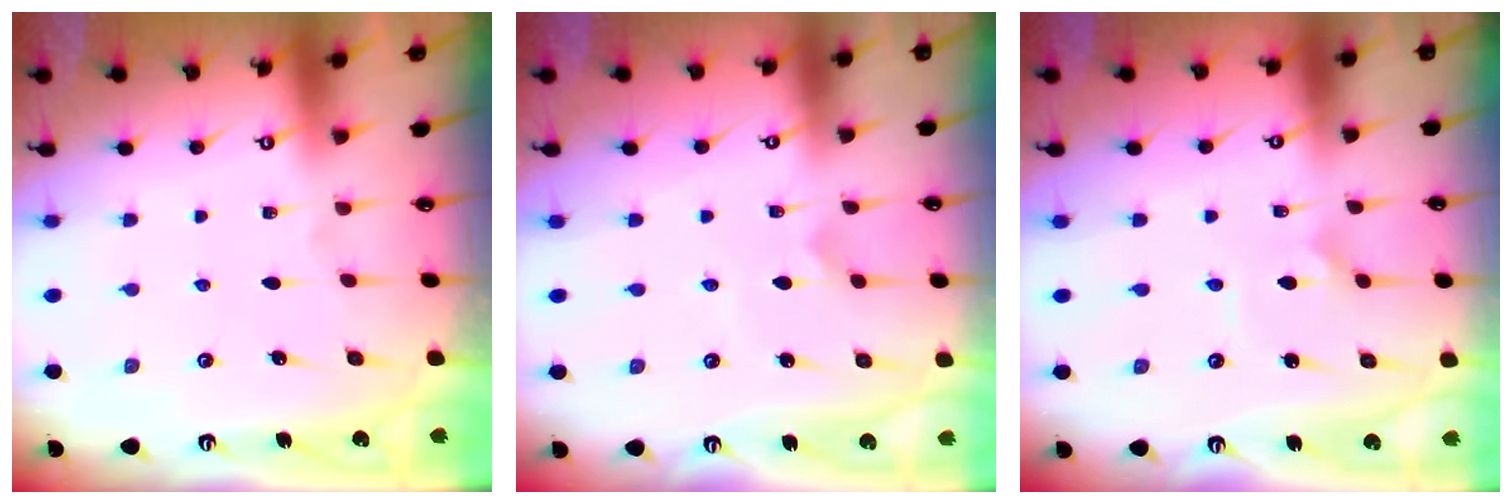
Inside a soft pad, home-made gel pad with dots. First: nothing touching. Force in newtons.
{"total": 1.7, "press": 1.6, "slide": 0.5}
{"total": 2.4, "press": 2.4, "slide": 0.2}